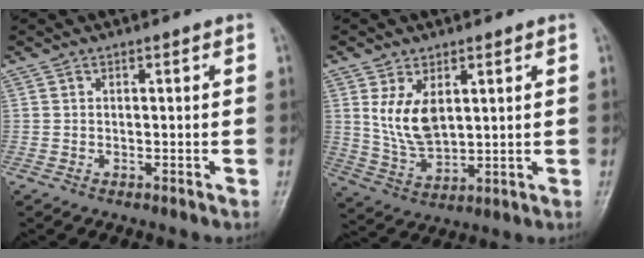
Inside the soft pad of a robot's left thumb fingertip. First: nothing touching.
{"total": 8.4, "force": [2.6, 4.9, 6.3], "torque": [-0.106, -0.019, 0.065]}